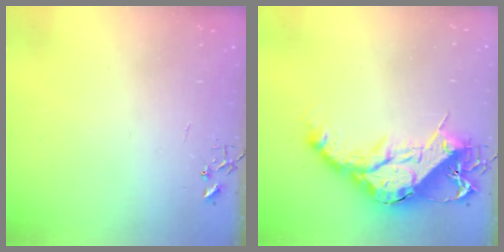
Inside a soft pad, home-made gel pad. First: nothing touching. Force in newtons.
{"total": 19.8, "press": 19.8, "slide": 1.2}